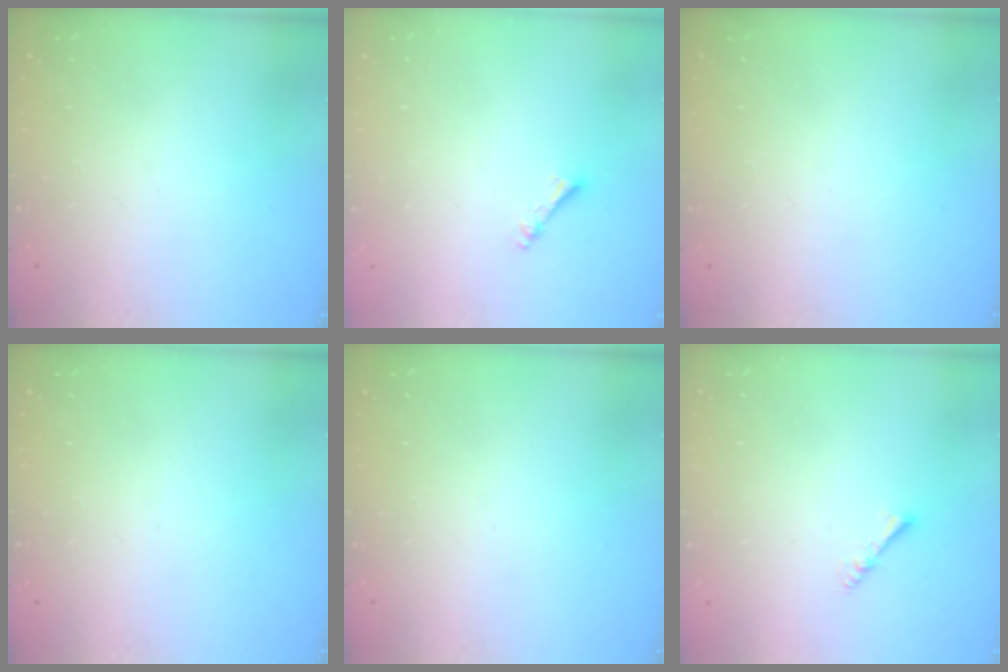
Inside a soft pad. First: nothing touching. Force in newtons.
{"total": 2.5, "press": 2.4, "slide": 0.5}
{"total": 0.0}
{"total": 0.0}
{"total": 0.0}
{"total": 2.9, "press": 2.8, "slide": 0.4}